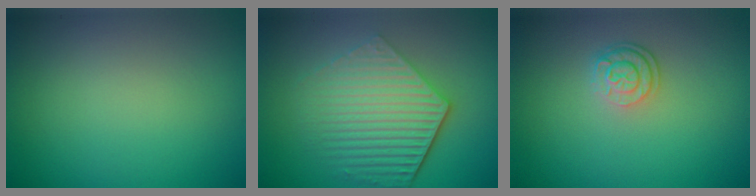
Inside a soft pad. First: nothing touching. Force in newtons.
{"total": 6.2, "press": 4.5, "slide": 4.3}
{"total": 2.5, "press": 1.9, "slide": 1.6}